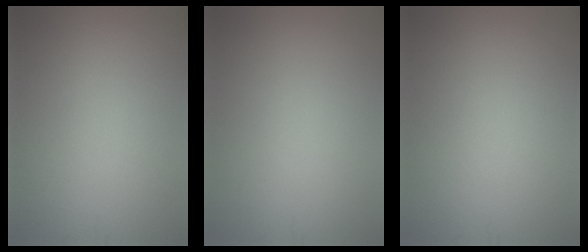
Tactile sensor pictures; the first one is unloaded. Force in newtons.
{"total": 0.0}
{"total": 0.0}